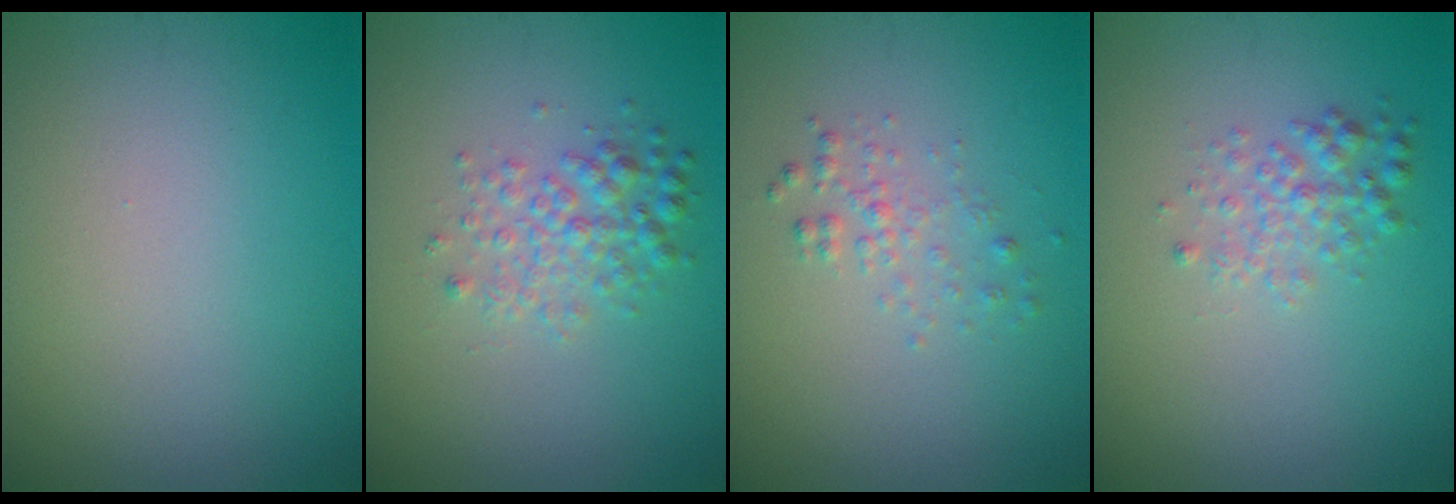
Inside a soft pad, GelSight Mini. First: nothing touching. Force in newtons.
{"total": 2.5, "press": 2.5, "slide": 0.0}
{"total": 1.3, "press": 1.3, "slide": 0.1}
{"total": 1.9, "press": 1.9, "slide": 0.0}